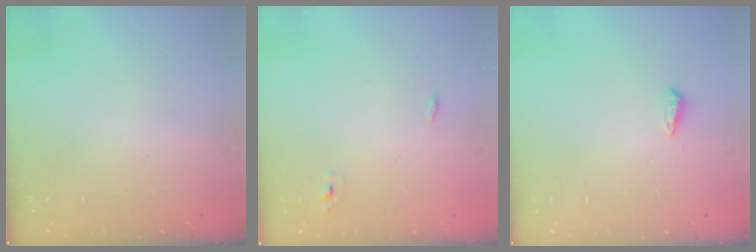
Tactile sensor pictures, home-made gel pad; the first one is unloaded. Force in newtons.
{"total": 2.7, "press": 2.6, "slide": 0.8}
{"total": 5.3, "press": 5.2, "slide": 1.1}